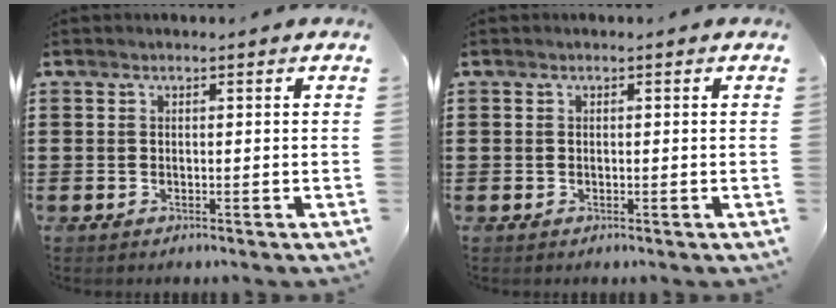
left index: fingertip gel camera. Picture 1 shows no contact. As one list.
[{"total": 0.0}]